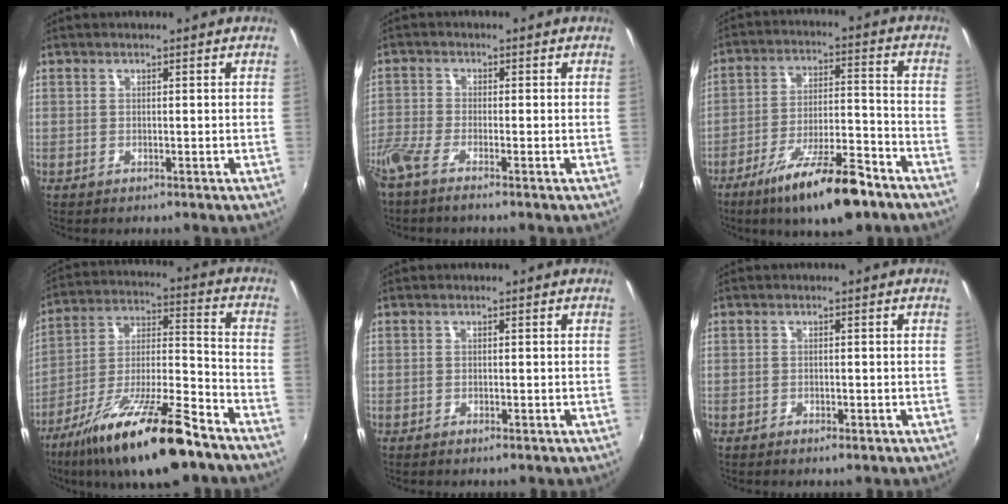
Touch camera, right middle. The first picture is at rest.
{"total": 4.8, "force": [-3.8, 0.3, 2.9], "torque": [-0.079, -0.018, -0.082]}
{"total": 15.8, "force": [-10.9, 3.8, 10.8], "torque": [-0.194, -0.019, -0.175]}
{"total": 21.6, "force": [-14.2, 4.6, 15.6], "torque": [-0.276, -0.022, -0.240]}
{"total": 0.6, "force": [-0.4, 0.2, 0.3], "torque": [-0.006, -0.003, -0.009]}
{"total": 1.4, "force": [-1.0, 0.6, 0.8], "torque": [-0.016, -0.005, -0.017]}